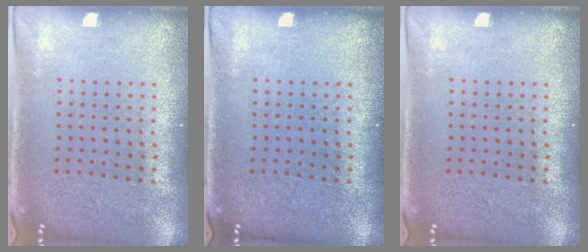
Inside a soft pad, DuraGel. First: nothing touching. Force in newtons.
{"total": 0.0}
{"total": 0.0}